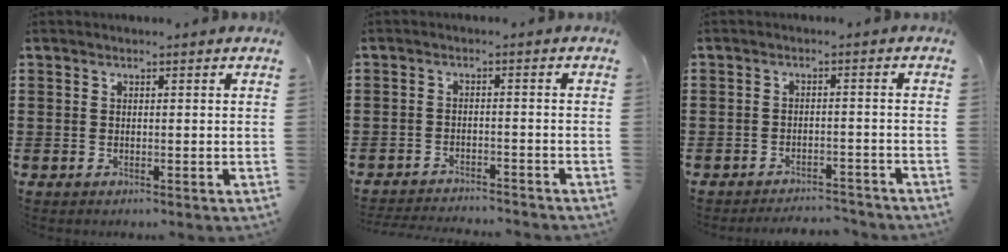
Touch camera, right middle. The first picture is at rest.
{"total": 2.7, "force": [-2.7, -0.1, 0.1], "torque": [-0.008, -0.002, -0.056]}
{"total": 2.9, "force": [-2.9, 0.1, 0.0], "torque": [-0.007, -0.002, -0.060]}